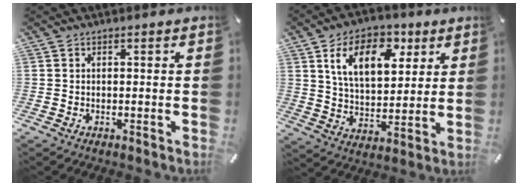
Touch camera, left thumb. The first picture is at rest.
{"total": 14.1, "force": [6.7, 8.6, 9.0], "torque": [-0.150, -0.011, 0.117]}